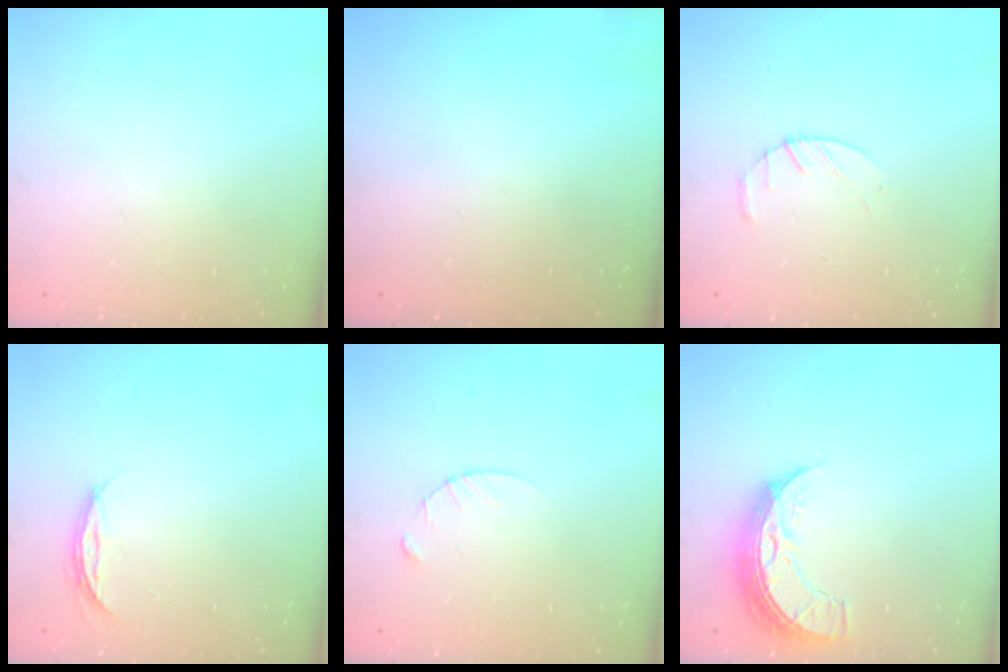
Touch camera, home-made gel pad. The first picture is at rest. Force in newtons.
{"total": 0.0}
{"total": 3.2, "press": 3.2, "slide": 0.5}
{"total": 4.2, "press": 4.1, "slide": 0.5}
{"total": 3.3, "press": 3.3, "slide": 0.4}
{"total": 9.8, "press": 9.8, "slide": 0.8}